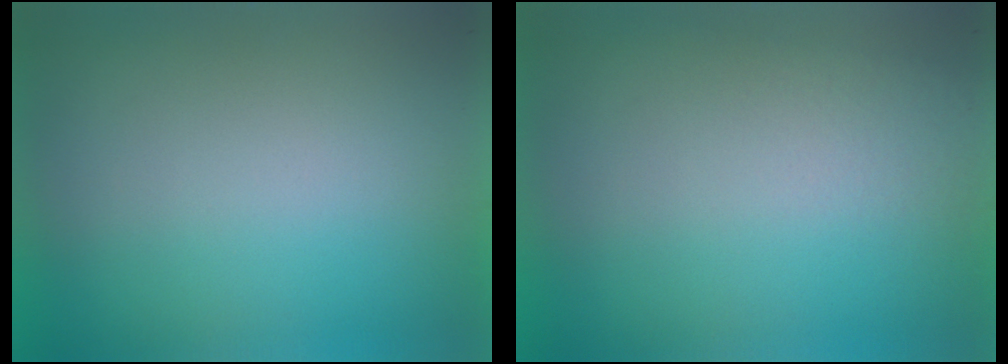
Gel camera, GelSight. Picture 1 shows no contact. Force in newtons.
{"total": 1.0}